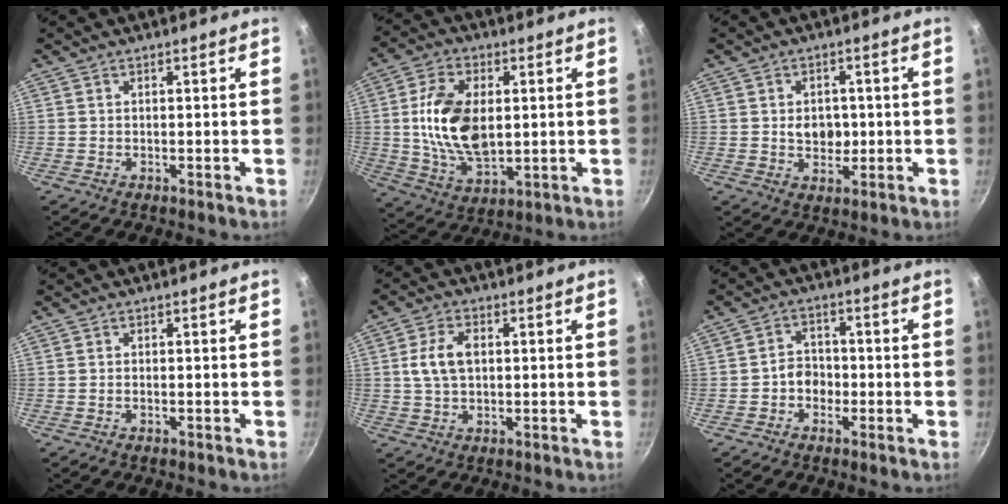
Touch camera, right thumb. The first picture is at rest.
{"total": 15.5, "force": [1.4, 8.9, 12.5], "torque": [-0.225, -0.010, 0.034]}
{"total": 5.2, "force": [0.1, 4.0, 3.3], "torque": [-0.023, 0.002, 0.007]}
{"total": 0.0}
{"total": 6.7, "force": [0.9, 4.1, 5.2], "torque": [-0.103, 0.009, 0.016]}
{"total": 4.5, "force": [-1.1, 3.7, 2.3], "torque": [-0.012, 0.018, -0.028]}